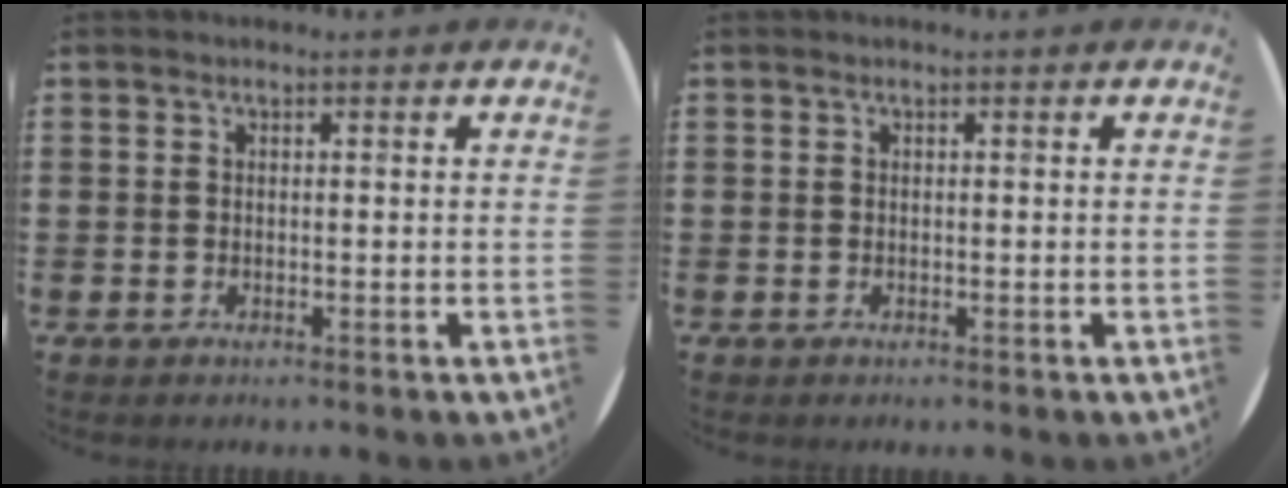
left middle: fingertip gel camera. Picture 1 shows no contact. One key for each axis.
{"total": 0.0}